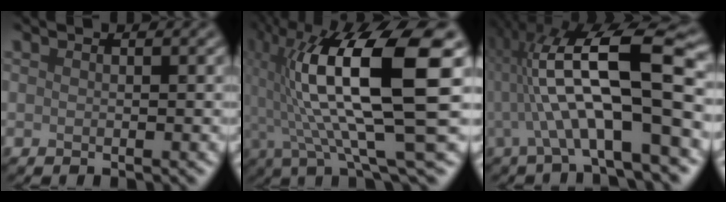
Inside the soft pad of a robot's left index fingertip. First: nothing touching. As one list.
[{"total": 13.8, "force": [1.6, 3.4, 13.3], "torque": [-0.238, 0.010, 0.032]}, {"total": 10.9, "force": [-0.3, 2.0, 10.7], "torque": [-0.189, 0.027, -0.001]}]